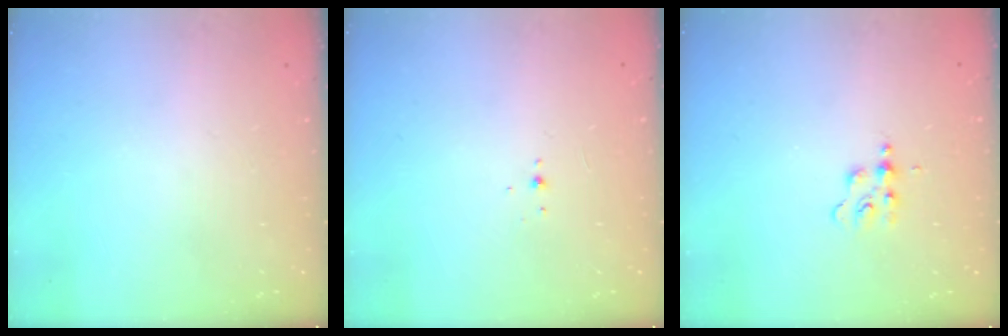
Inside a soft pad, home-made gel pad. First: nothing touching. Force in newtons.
{"total": 2.1, "press": 1.9, "slide": 0.8}
{"total": 3.9, "press": 3.9, "slide": 0.5}